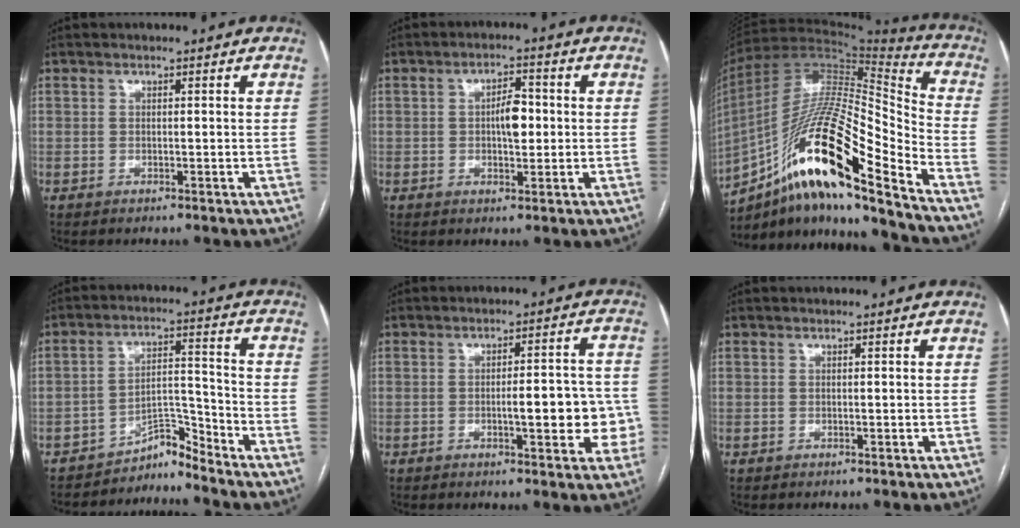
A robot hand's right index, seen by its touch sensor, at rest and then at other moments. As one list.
[{"total": 4.5, "force": [0.0, 1.7, 4.1], "torque": [-0.069, 0.008, 0.002]}, {"total": 22.9, "force": [-13.2, 2.4, 18.6], "torque": [-0.335, -0.004, -0.232]}, {"total": 4.9, "force": [-4.9, -0.2, -0.5], "torque": [0.018, 0.030, -0.078]}, {"total": 8.6, "force": [-1.9, 2.4, 8.0], "torque": [-0.096, 0.021, -0.020]}, {"total": 0.0}]